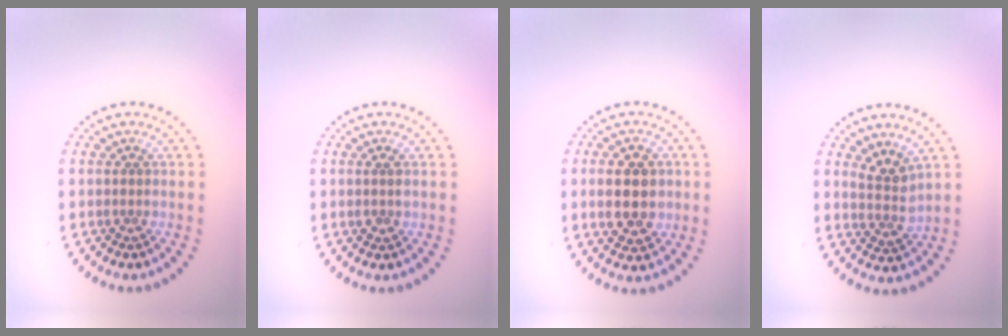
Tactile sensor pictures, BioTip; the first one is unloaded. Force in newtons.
{"total": 1.0, "press": 0.9, "slide": 0.4}
{"total": 5.1, "press": 5.1, "slide": 0.3}
{"total": 2.4, "press": 1.9, "slide": 1.6}